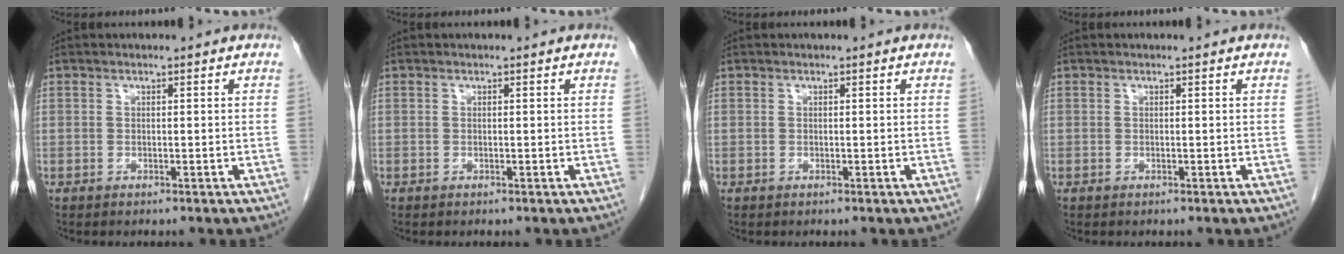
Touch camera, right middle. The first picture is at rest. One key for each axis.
{"total": 0.0}
{"total": 0.0}
{"total": 0.0}